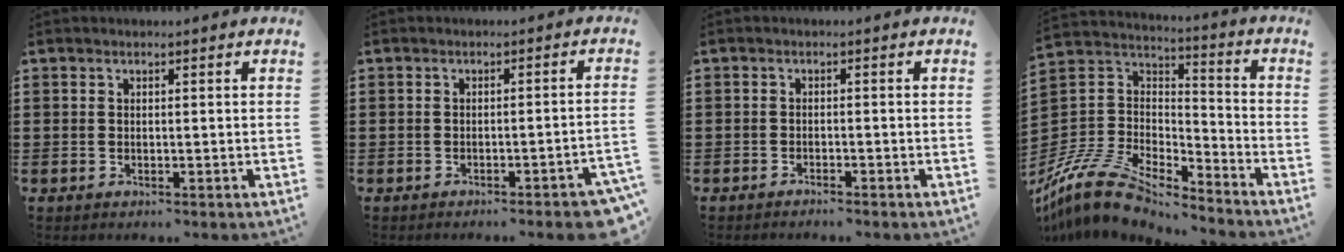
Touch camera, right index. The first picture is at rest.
{"total": 2.9, "force": [-2.1, -0.2, 1.9], "torque": [-0.029, -0.007, -0.038]}
{"total": 1.0, "force": [-1.0, 0.0, 0.1], "torque": [-0.005, 0.000, -0.021]}
{"total": 9.6, "force": [-8.6, 2.8, 3.2], "torque": [-0.098, 0.002, -0.181]}